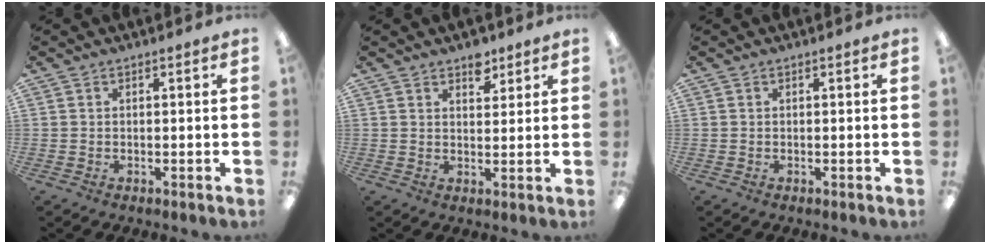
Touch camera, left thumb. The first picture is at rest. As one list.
[{"total": 4.7, "force": [3.6, 2.4, 1.8], "torque": [-0.002, -0.023, 0.058]}, {"total": 0.0}]